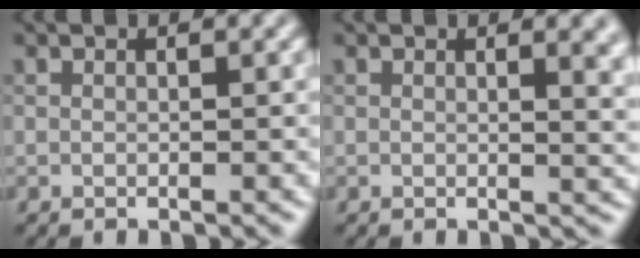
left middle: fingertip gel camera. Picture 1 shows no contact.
{"total": 3.2, "force": [1.4, 1.3, 2.6], "torque": [-0.020, 0.001, 0.017]}